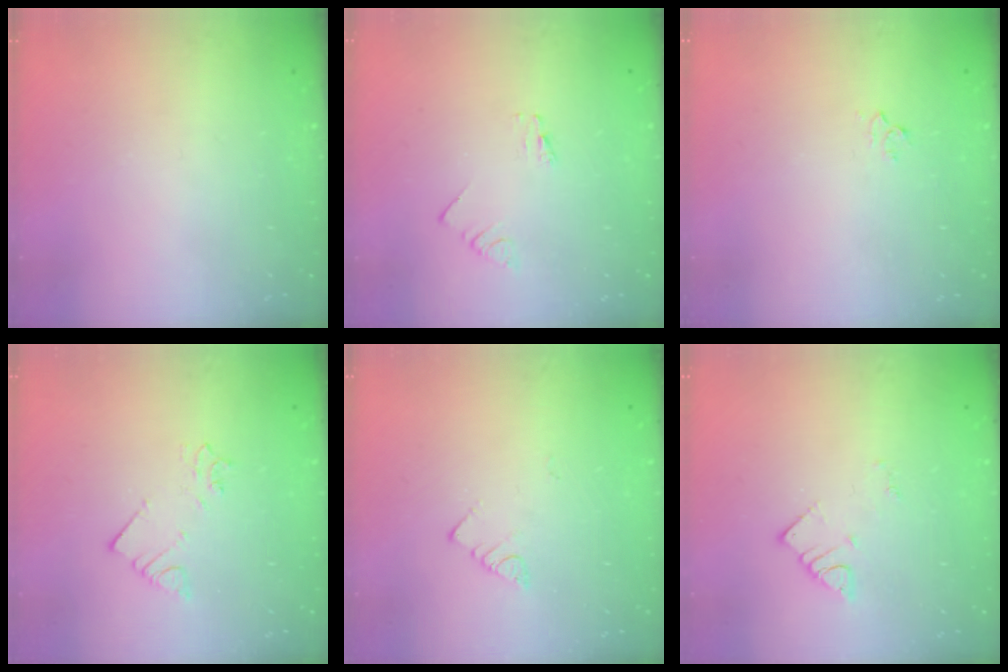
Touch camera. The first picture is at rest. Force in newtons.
{"total": 0.0}
{"total": 3.0, "press": 3.0, "slide": 0.4}
{"total": 2.3, "press": 2.3, "slide": 0.3}
{"total": 2.7, "press": 2.7, "slide": 0.4}
{"total": 1.9, "press": 1.9, "slide": 0.2}